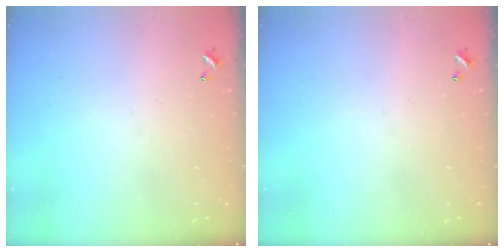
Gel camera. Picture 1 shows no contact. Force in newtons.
{"total": 0.0}